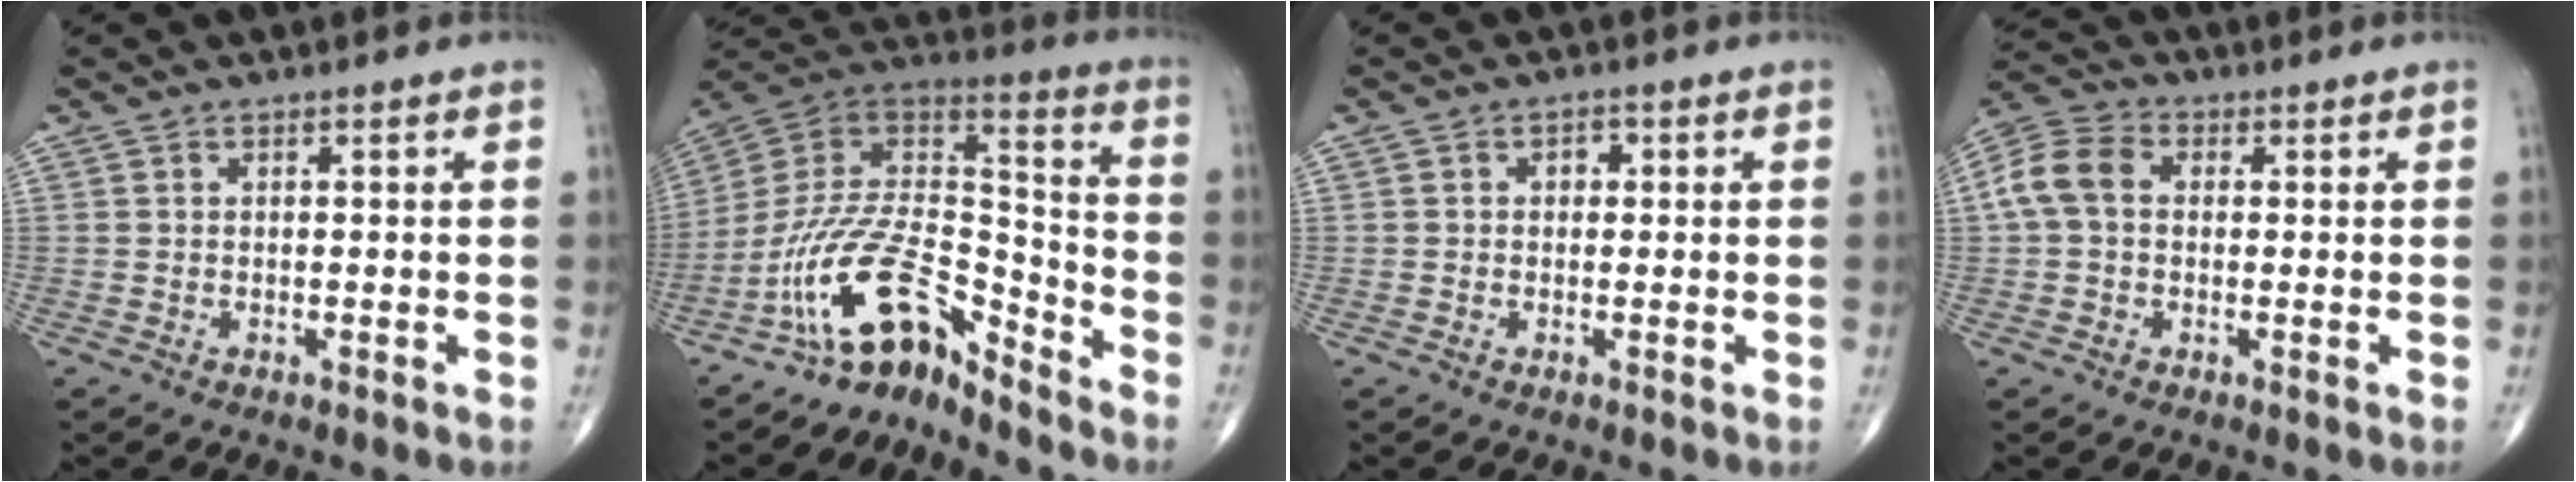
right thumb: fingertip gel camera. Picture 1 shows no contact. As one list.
[{"total": 15.3, "force": [-11.4, 5.9, 8.3], "torque": [-0.136, 0.111, -0.219]}, {"total": 1.8, "force": [0.2, 1.4, 1.1], "torque": [-0.005, 0.004, -0.001]}, {"total": 8.0, "force": [0.7, 5.9, 5.3], "torque": [-0.108, 0.028, 0.006]}]